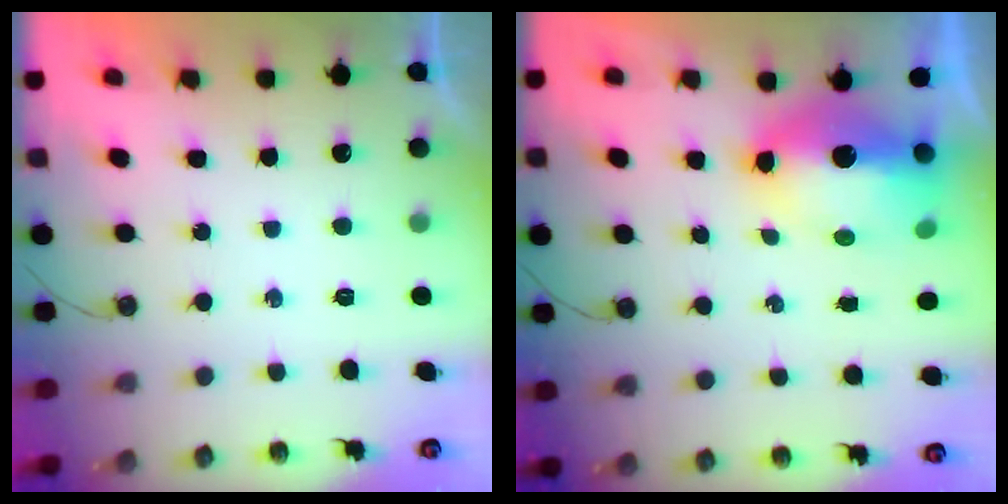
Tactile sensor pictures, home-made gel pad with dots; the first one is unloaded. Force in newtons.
{"total": 11.0, "press": 10.9, "slide": 1.1}